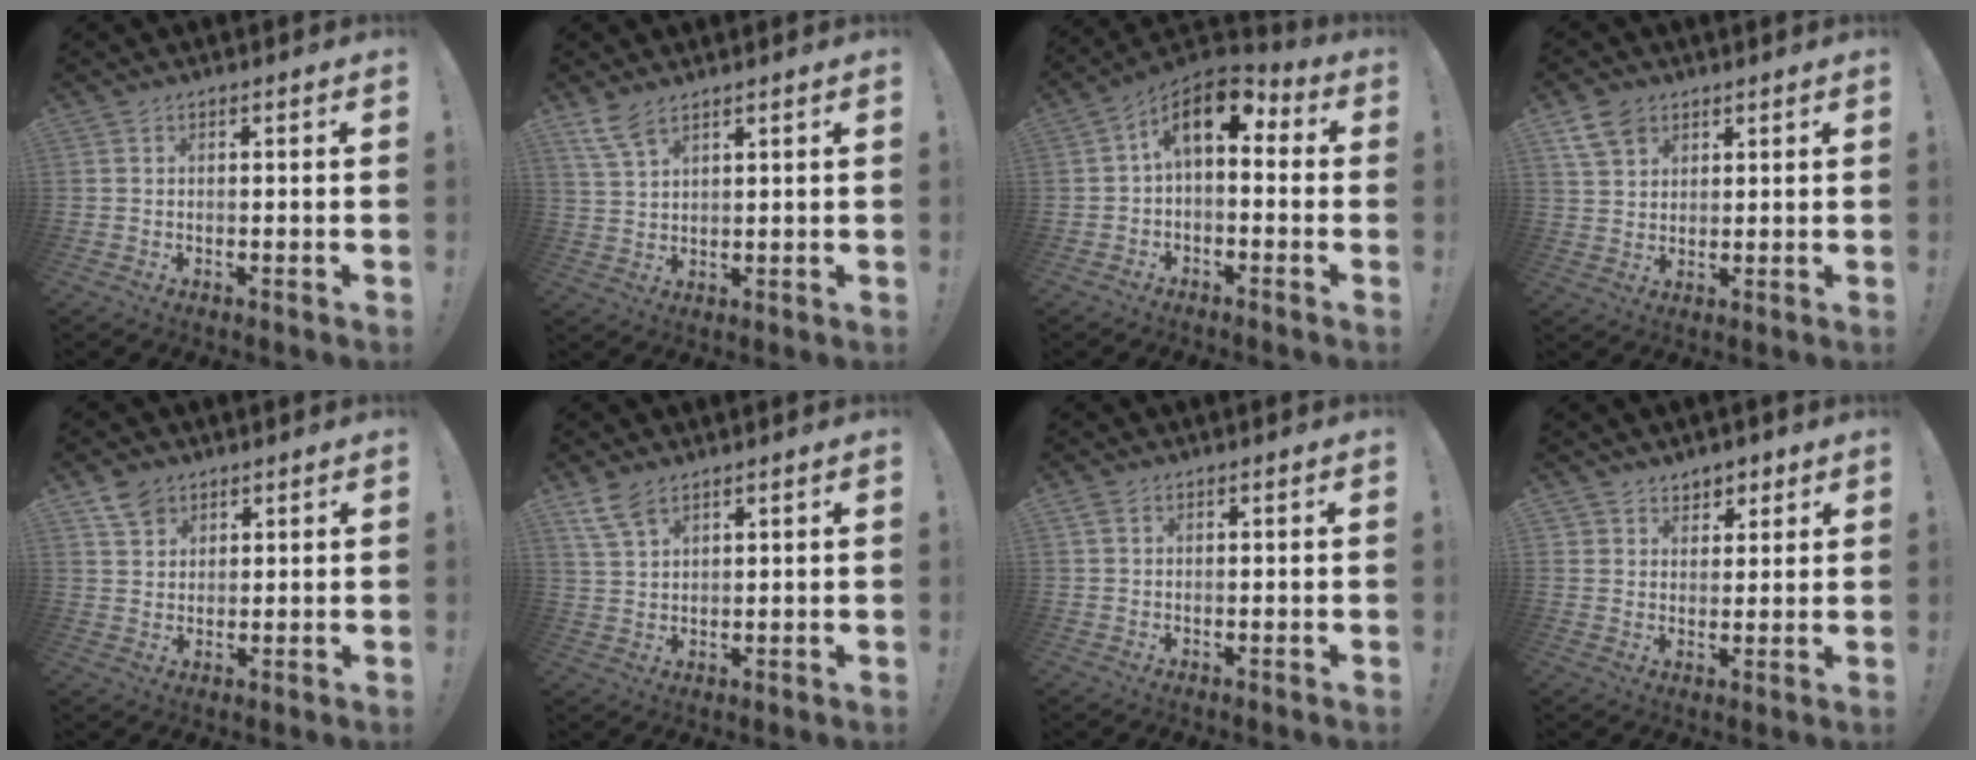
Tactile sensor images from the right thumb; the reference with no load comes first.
{"total": 6.0, "force": [4.6, 1.9, 3.4], "torque": [-0.074, -0.018, 0.089]}
{"total": 10.2, "force": [2.9, 5.2, 8.4], "torque": [-0.141, -0.005, 0.057]}
{"total": 7.4, "force": [4.6, 5.0, 3.0], "torque": [-0.055, -0.013, 0.091]}
{"total": 5.6, "force": [4.0, 3.7, 1.0], "torque": [-0.013, -0.020, 0.076]}
{"total": 6.4, "force": [4.7, 2.8, 3.4], "torque": [-0.074, -0.016, 0.093]}
{"total": 1.3, "force": [0.8, 0.8, 0.6], "torque": [-0.009, 0.000, 0.014]}
{"total": 5.6, "force": [4.0, 4.0, 0.0], "torque": [0.004, -0.030, 0.077]}